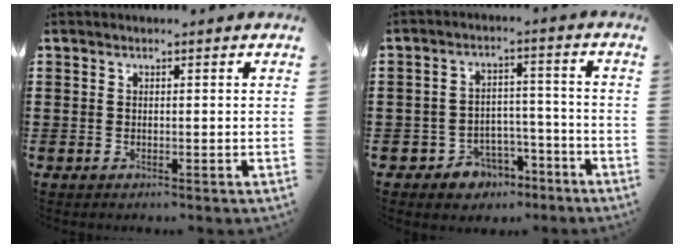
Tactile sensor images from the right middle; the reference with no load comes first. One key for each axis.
{"total": 4.6, "fx": -3.8, "fy": 2.5, "fz": 0.7, "tx": -0.019, "ty": 0.017, "tz": -0.077}